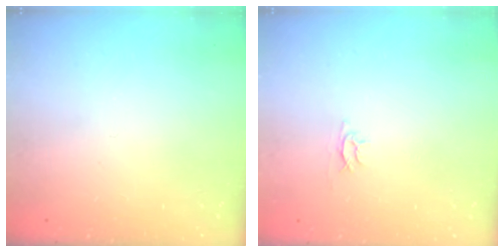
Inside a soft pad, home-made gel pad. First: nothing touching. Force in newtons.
{"total": 2.4, "press": 2.4, "slide": 0.3}